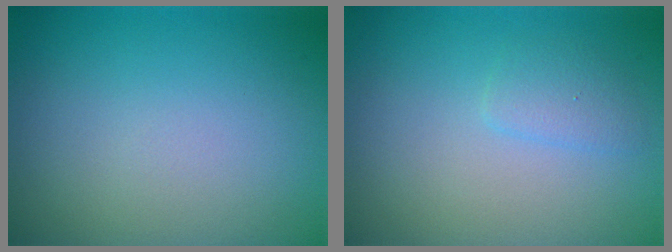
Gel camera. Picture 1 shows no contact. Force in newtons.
{"total": 1.3, "press": 1.3, "slide": 0.1}